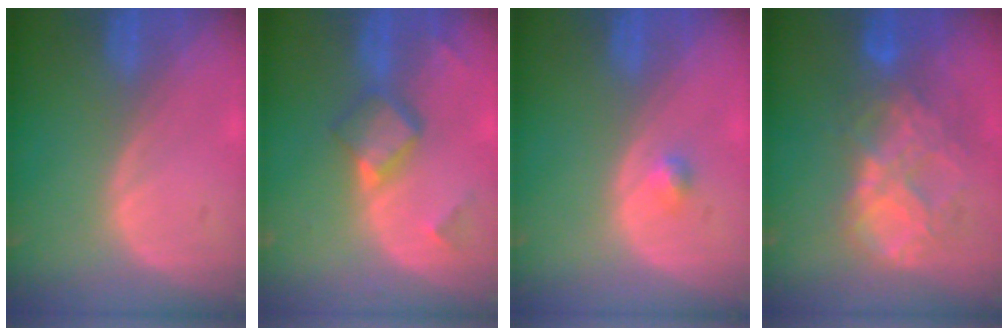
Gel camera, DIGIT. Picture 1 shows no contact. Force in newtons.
{"total": 5.7, "press": 5.0, "slide": 2.8}
{"total": 1.7, "press": 1.4, "slide": 0.8}
{"total": 9.0, "press": 7.7, "slide": 4.6}